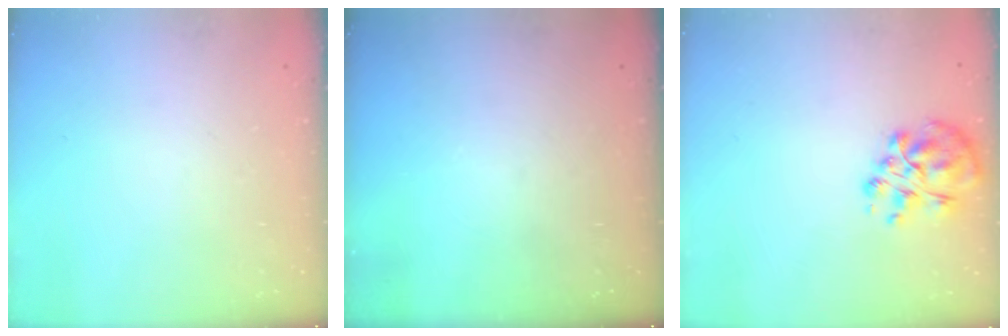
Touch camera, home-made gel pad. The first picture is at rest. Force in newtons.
{"total": 0.0}
{"total": 9.3, "press": 9.2, "slide": 1.3}